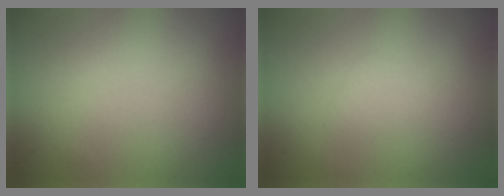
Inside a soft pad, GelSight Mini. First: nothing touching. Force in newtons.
{"total": 0.9, "press": 0.9, "slide": 0.1}